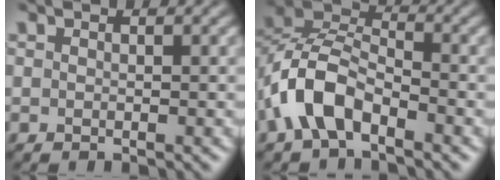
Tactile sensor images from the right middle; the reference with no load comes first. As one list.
[{"total": 6.3, "force": [-3.2, 3.4, 4.3], "torque": [-0.083, 0.012, -0.068]}]